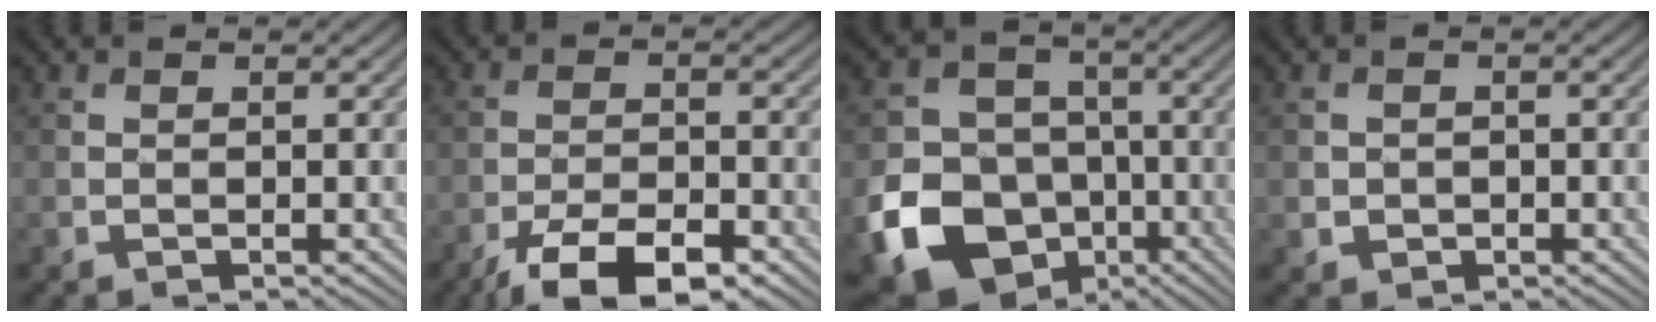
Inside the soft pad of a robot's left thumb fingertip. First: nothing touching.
{"total": 9.3, "force": [-6.4, 3.1, 6.0], "torque": [-0.104, -0.003, -0.115]}
{"total": 18.3, "force": [-7.6, 15.0, 7.1], "torque": [-0.177, -0.064, -0.142]}
{"total": 1.5, "force": [-0.3, 1.5, 0.4], "torque": [-0.006, -0.008, -0.008]}